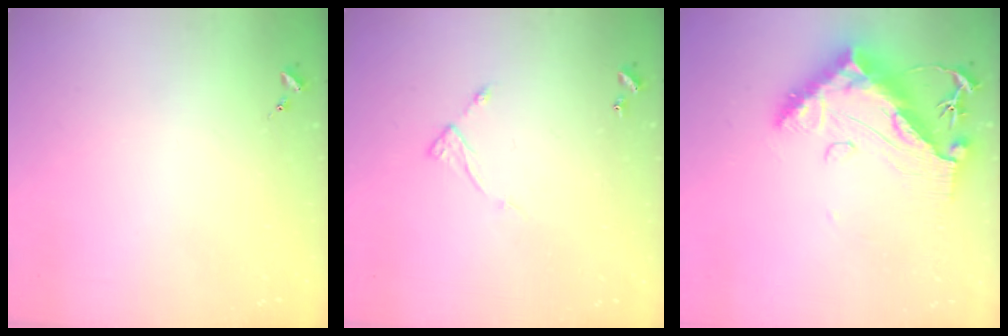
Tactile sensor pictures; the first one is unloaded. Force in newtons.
{"total": 5.4, "press": 5.4, "slide": 0.4}
{"total": 16.5, "press": 16.4, "slide": 1.3}